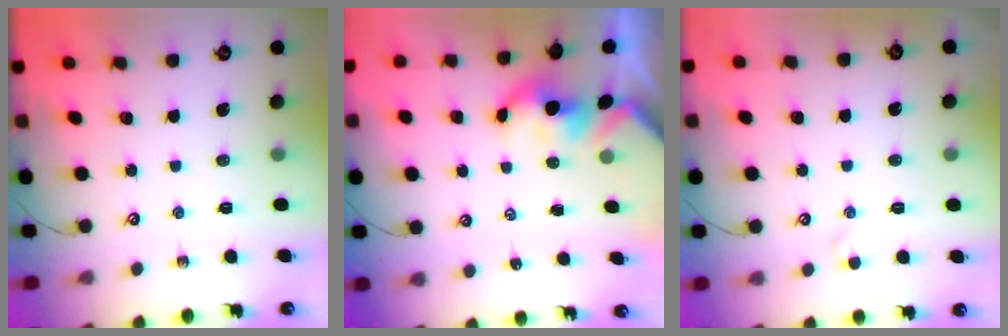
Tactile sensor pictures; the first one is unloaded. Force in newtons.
{"total": 1.6, "press": 1.6, "slide": 0.2}
{"total": 0.5, "press": 0.2, "slide": 0.5}